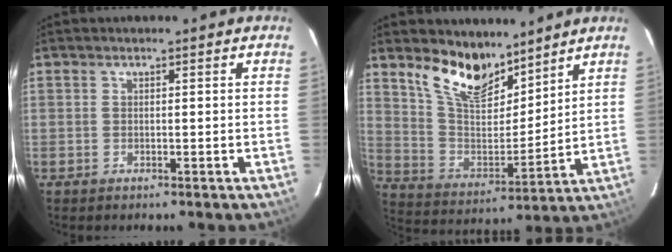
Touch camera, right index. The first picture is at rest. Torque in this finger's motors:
{"motor_torque": [1.07, 1.07, 0.25, 0.07]}